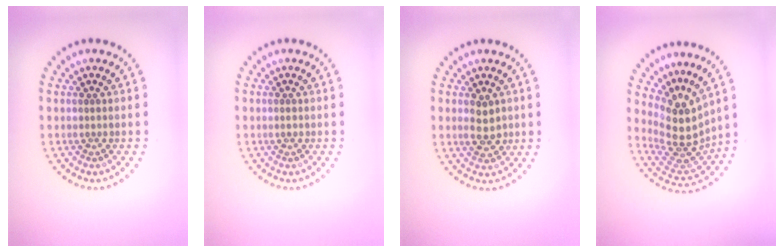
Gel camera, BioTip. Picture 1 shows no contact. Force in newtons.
{"total": 0.7, "press": 0.7, "slide": 0.1}
{"total": 2.4, "press": 2.4, "slide": 0.2}
{"total": 4.6, "press": 3.4, "slide": 3.0}